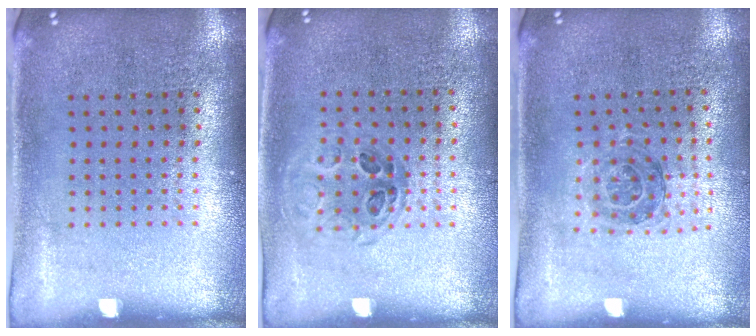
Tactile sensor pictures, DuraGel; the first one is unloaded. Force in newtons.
{"total": 1.0, "press": 0.8, "slide": 0.6}
{"total": 1.0, "press": 1.0, "slide": 0.1}